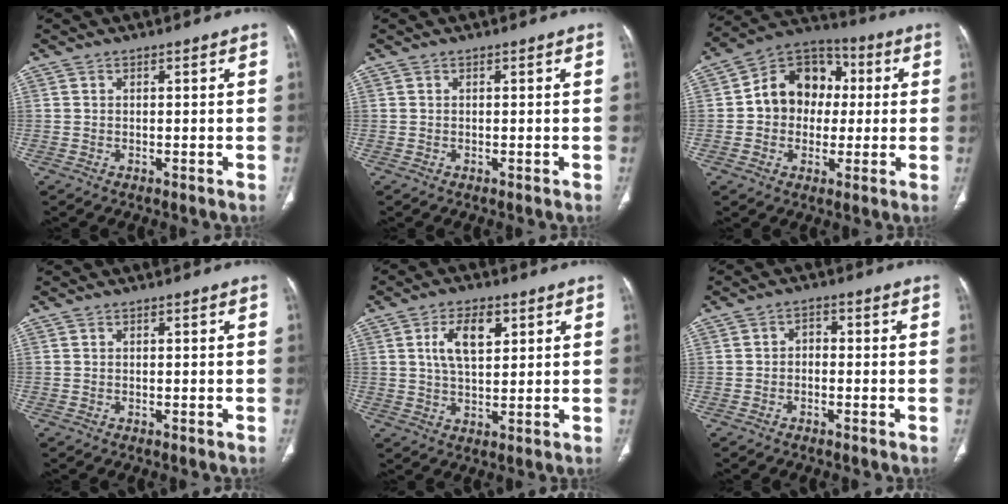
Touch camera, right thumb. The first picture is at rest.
{"total": 0.0}
{"total": 13.8, "force": [1.1, 11.2, 8.1], "torque": [-0.081, 0.029, 0.008]}
{"total": 0.0}
{"total": 7.9, "force": [2.8, 4.1, 6.2], "torque": [-0.101, -0.007, 0.052]}
{"total": 2.2, "force": [-0.6, 1.7, 1.4], "torque": [-0.013, 0.014, -0.018]}